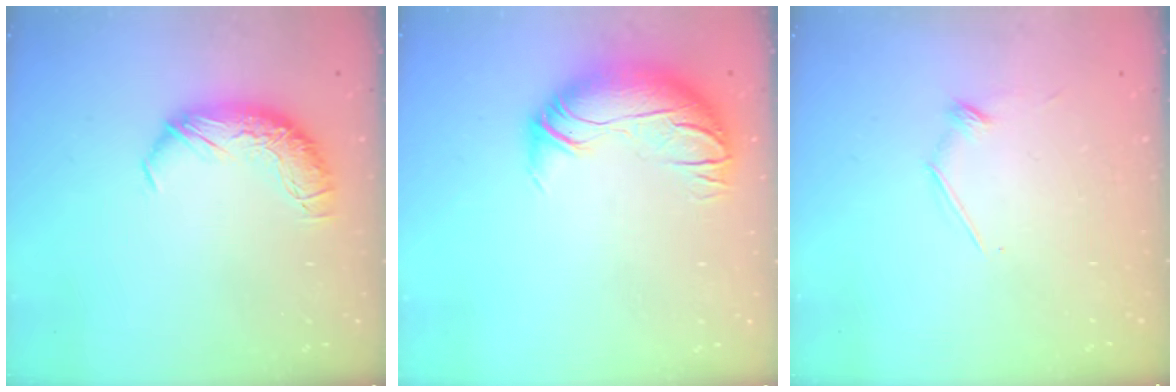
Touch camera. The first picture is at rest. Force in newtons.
{"total": 2.9, "press": 0.5, "slide": 2.9}
{"total": 7.1, "press": 7.0, "slide": 1.0}